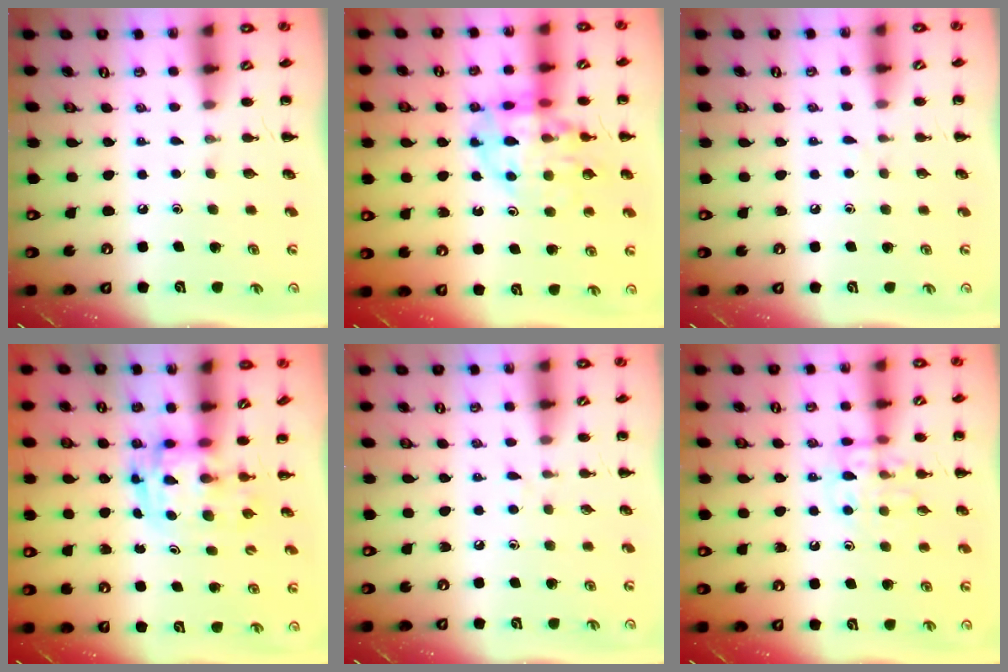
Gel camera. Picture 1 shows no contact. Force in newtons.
{"total": 14.4, "press": 14.1, "slide": 2.6}
{"total": 2.8, "press": 2.6, "slide": 1.0}
{"total": 3.0, "press": 2.9, "slide": 0.5}
{"total": 2.8, "press": 2.4, "slide": 1.4}
{"total": 11.0, "press": 10.9, "slide": 1.4}